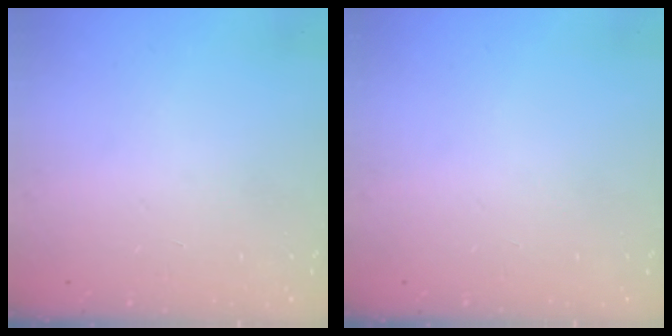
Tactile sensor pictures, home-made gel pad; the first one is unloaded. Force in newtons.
{"total": 0.0}